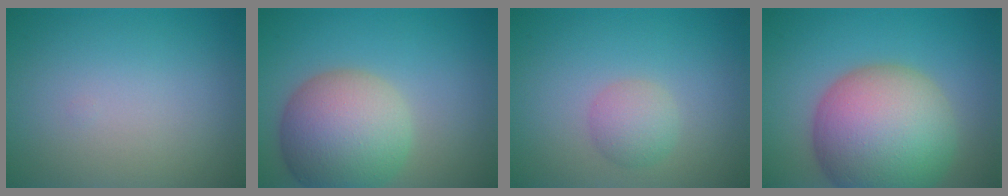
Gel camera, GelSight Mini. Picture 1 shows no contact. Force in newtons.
{"total": 8.8, "press": 8.8, "slide": 0.7}
{"total": 2.3, "press": 2.3, "slide": 0.0}
{"total": 13.1, "press": 13.0, "slide": 0.8}